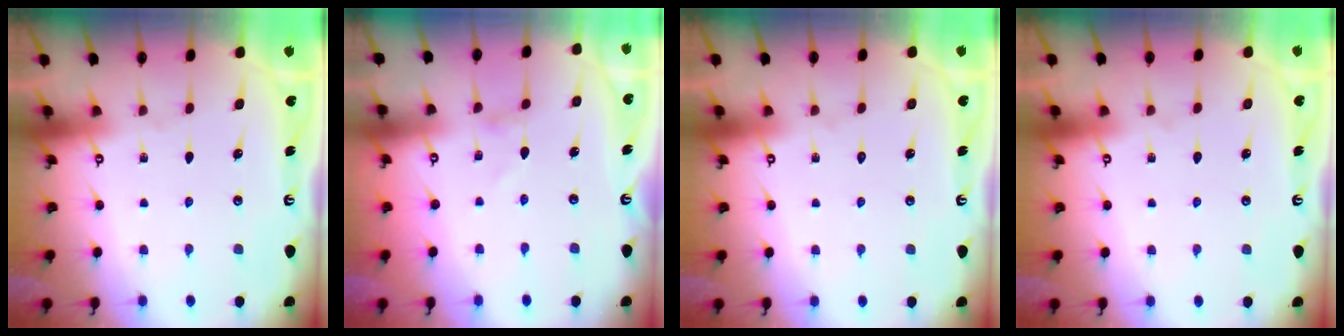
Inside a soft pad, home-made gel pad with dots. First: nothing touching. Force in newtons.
{"total": 1.4, "press": 1.4, "slide": 0.1}
{"total": 1.8, "press": 1.8, "slide": 0.2}
{"total": 1.8, "press": 1.8, "slide": 0.1}